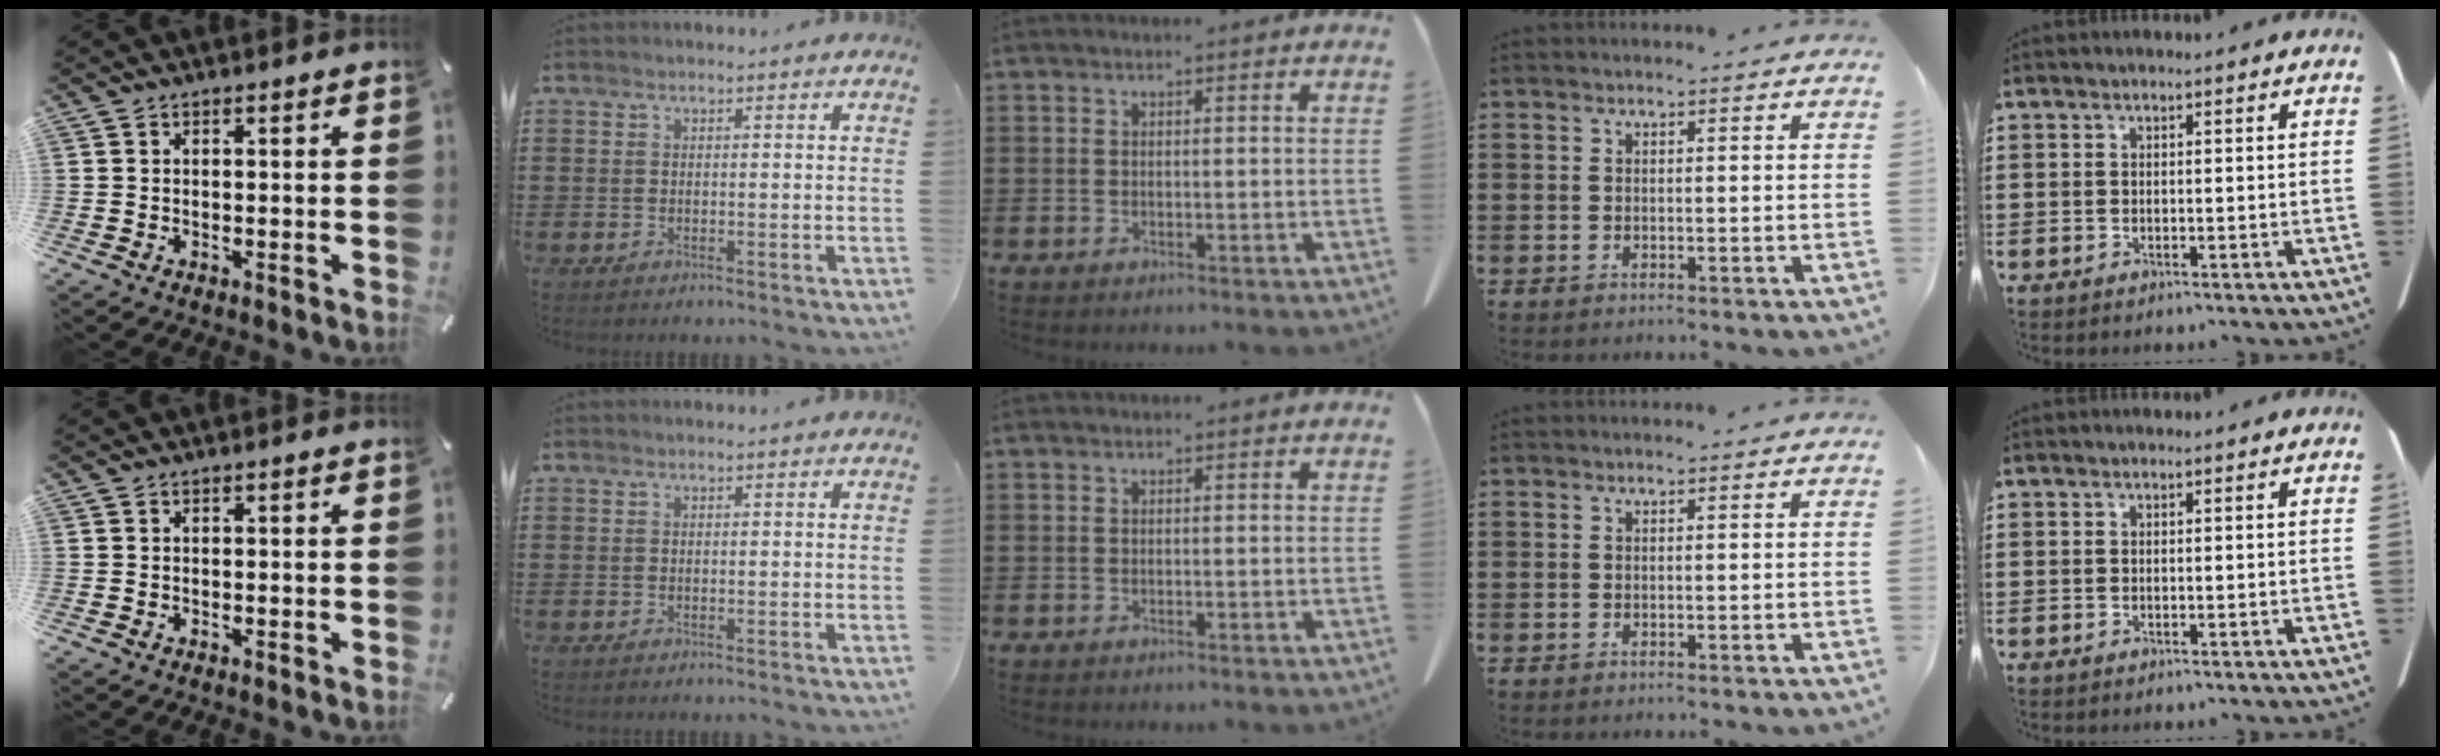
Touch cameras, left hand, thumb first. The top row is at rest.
{}